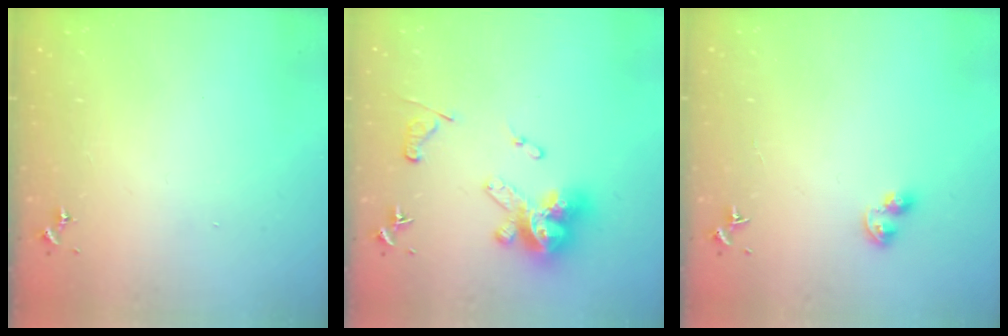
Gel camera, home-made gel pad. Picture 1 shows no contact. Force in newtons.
{"total": 17.4, "press": 17.4, "slide": 1.6}
{"total": 4.2, "press": 4.1, "slide": 0.5}